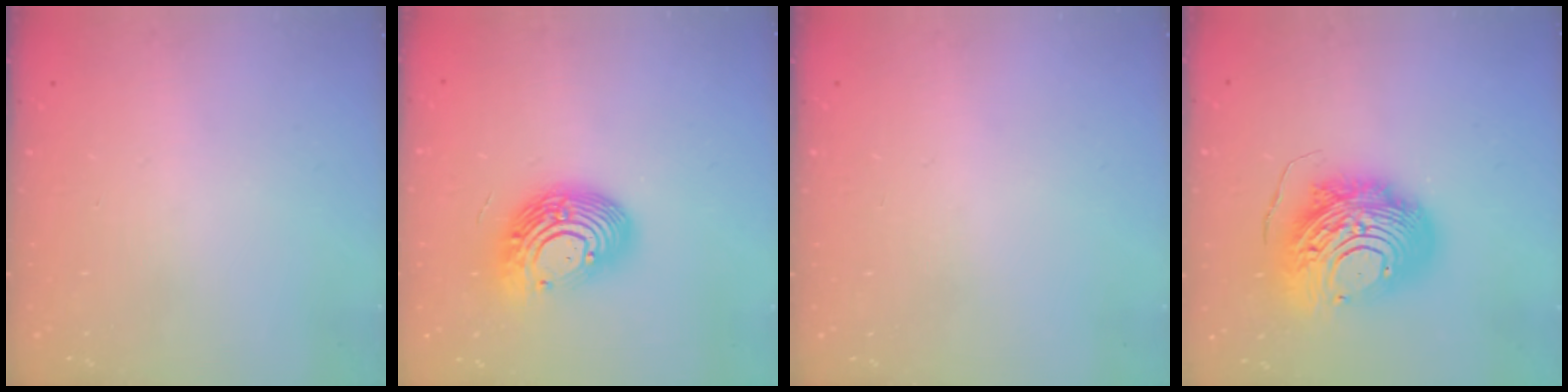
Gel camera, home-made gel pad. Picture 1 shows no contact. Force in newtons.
{"total": 15.1, "press": 15.1, "slide": 1.4}
{"total": 0.0}
{"total": 17.9, "press": 17.8, "slide": 1.9}